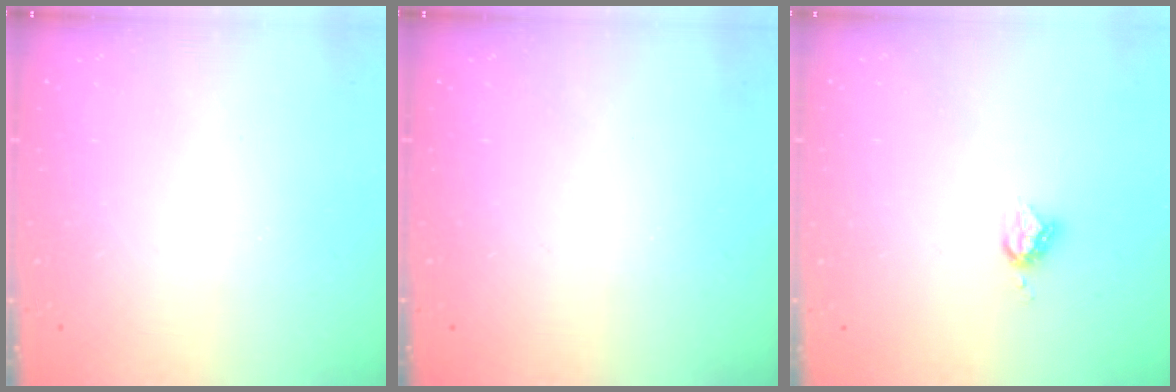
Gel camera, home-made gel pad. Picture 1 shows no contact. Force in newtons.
{"total": 0.0}
{"total": 5.1, "press": 5.1, "slide": 0.0}